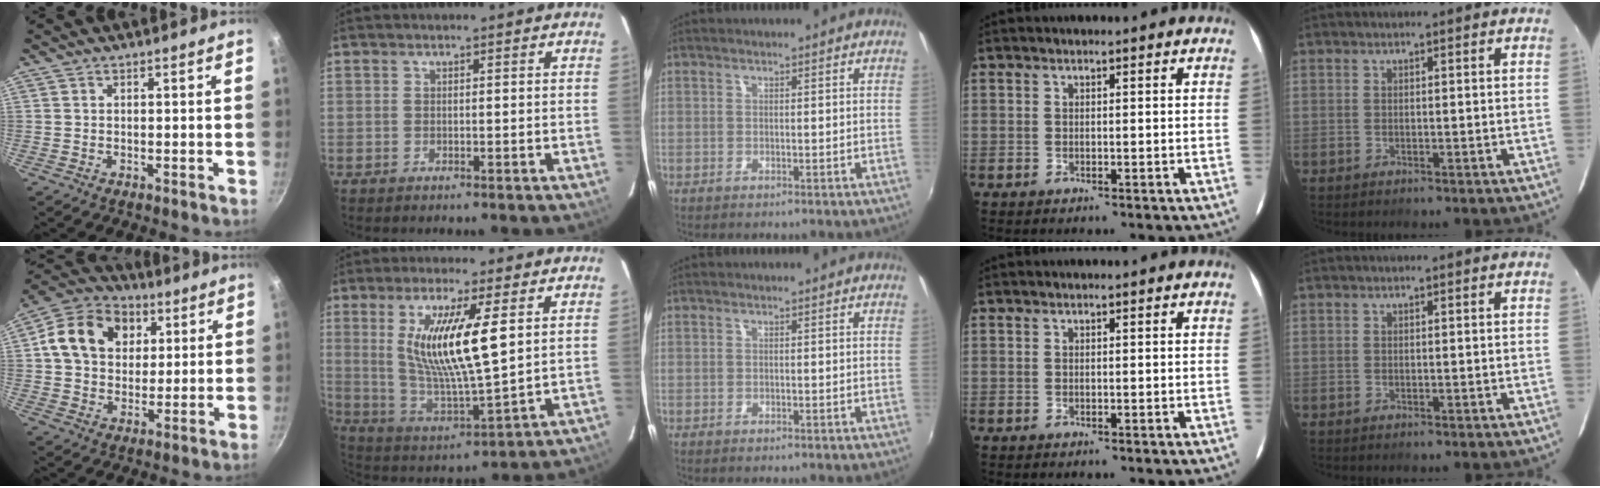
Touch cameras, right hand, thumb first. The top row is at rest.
{"thumb": {"total": 15.7, "force": [4.3, 12.3, 8.7], "torque": [-0.130, 0.010, 0.060]}, "index": {"total": 15.6, "force": [4.1, 2.7, 14.8], "torque": [-0.277, -0.014, 0.090]}}